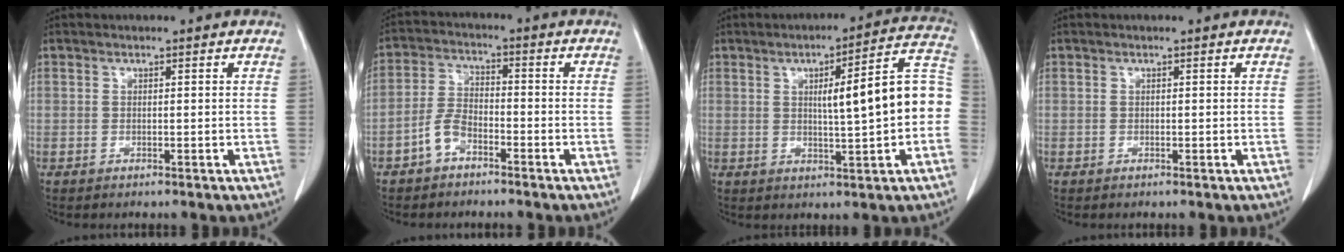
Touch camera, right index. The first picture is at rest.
{"total": 4.8, "force": [-3.0, 2.5, 2.8], "torque": [-0.063, 0.012, -0.059]}
{"total": 12.8, "force": [0.0, 1.6, 12.7], "torque": [-0.161, 0.033, 0.000]}
{"total": 0.0}